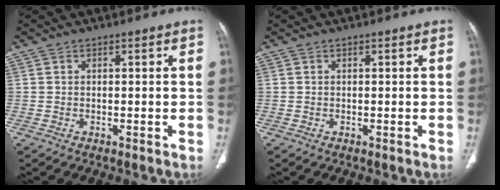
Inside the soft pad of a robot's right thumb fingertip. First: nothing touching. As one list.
[{"total": 0.0}]